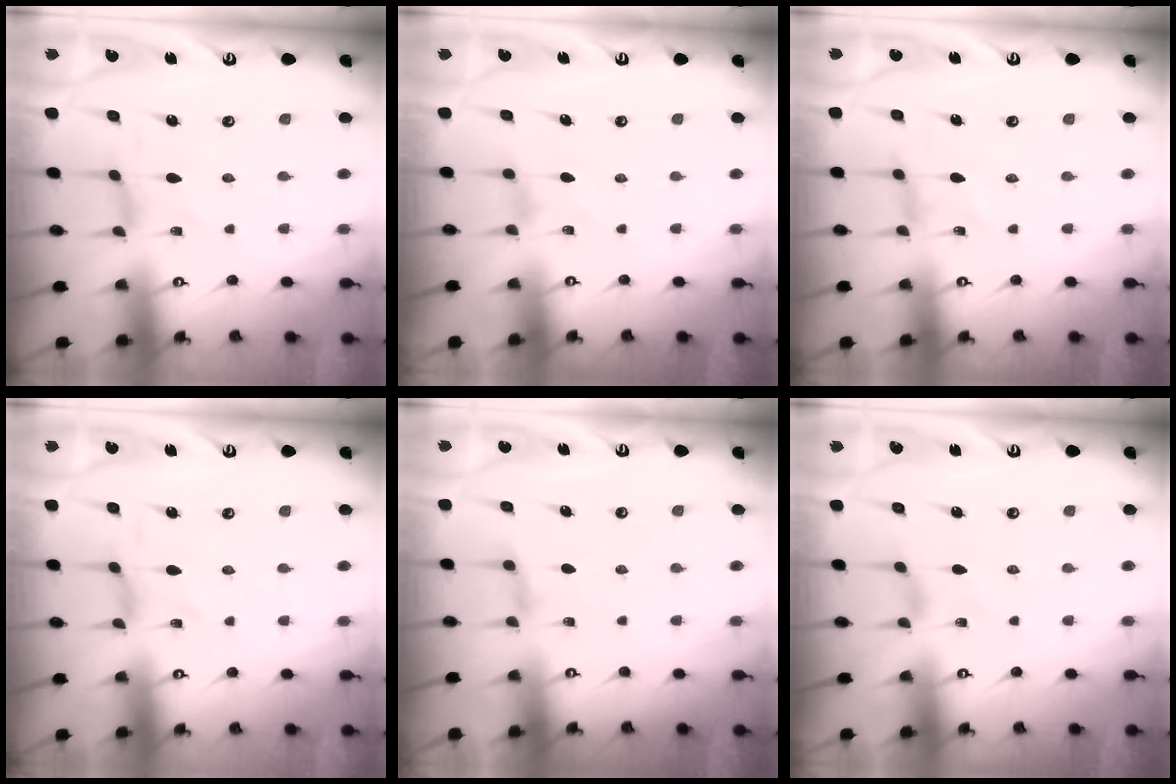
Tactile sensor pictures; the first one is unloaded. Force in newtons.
{"total": 1.8, "press": 1.7, "slide": 0.3}
{"total": 1.5, "press": 1.5, "slide": 0.3}
{"total": 0.0}
{"total": 2.3, "press": 2.3, "slide": 0.4}
{"total": 0.6, "press": 0.6, "slide": 0.2}